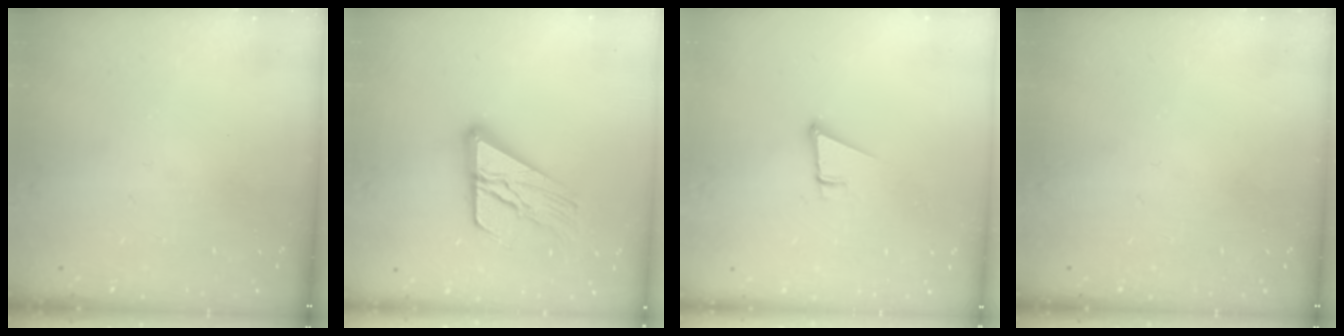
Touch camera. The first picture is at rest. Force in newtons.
{"total": 16.5, "press": 16.5, "slide": 1.6}
{"total": 4.4, "press": 3.8, "slide": 2.3}
{"total": 0.0}